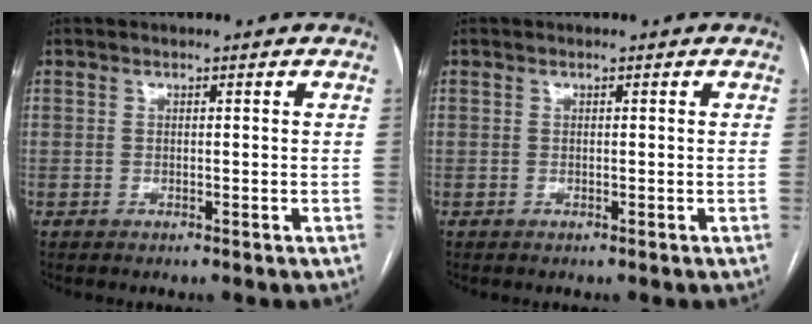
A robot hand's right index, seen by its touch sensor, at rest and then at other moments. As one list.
[{"total": 0.0}]